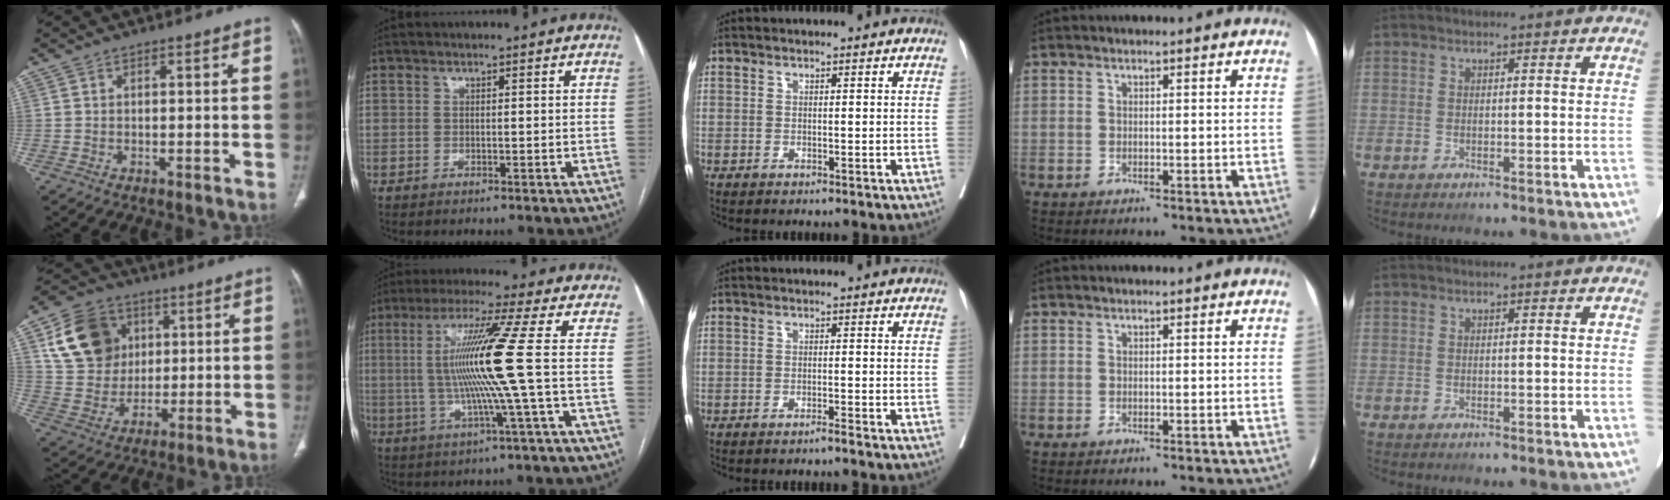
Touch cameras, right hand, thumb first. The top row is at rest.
{"thumb": {"total": 16.1, "force": [4.8, 13.3, 7.5], "torque": [-0.110, 0.002, 0.093]}, "index": {"total": 12.3, "force": [0.0, -2.6, 12.0], "torque": [-0.233, -0.002, 0.000]}, "middle": {"total": 0.9, "force": [-0.7, -0.2, 0.4], "torque": [-0.006, 0.000, -0.013]}}